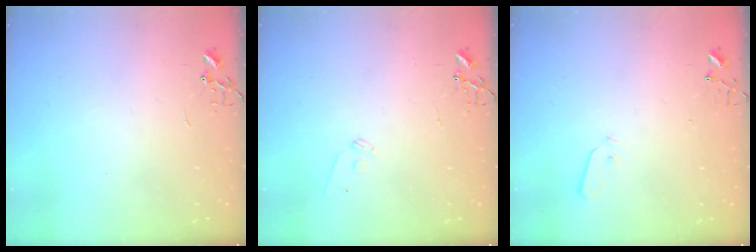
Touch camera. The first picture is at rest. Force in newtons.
{"total": 7.1, "press": 7.0, "slide": 0.7}
{"total": 2.9, "press": 2.8, "slide": 0.8}